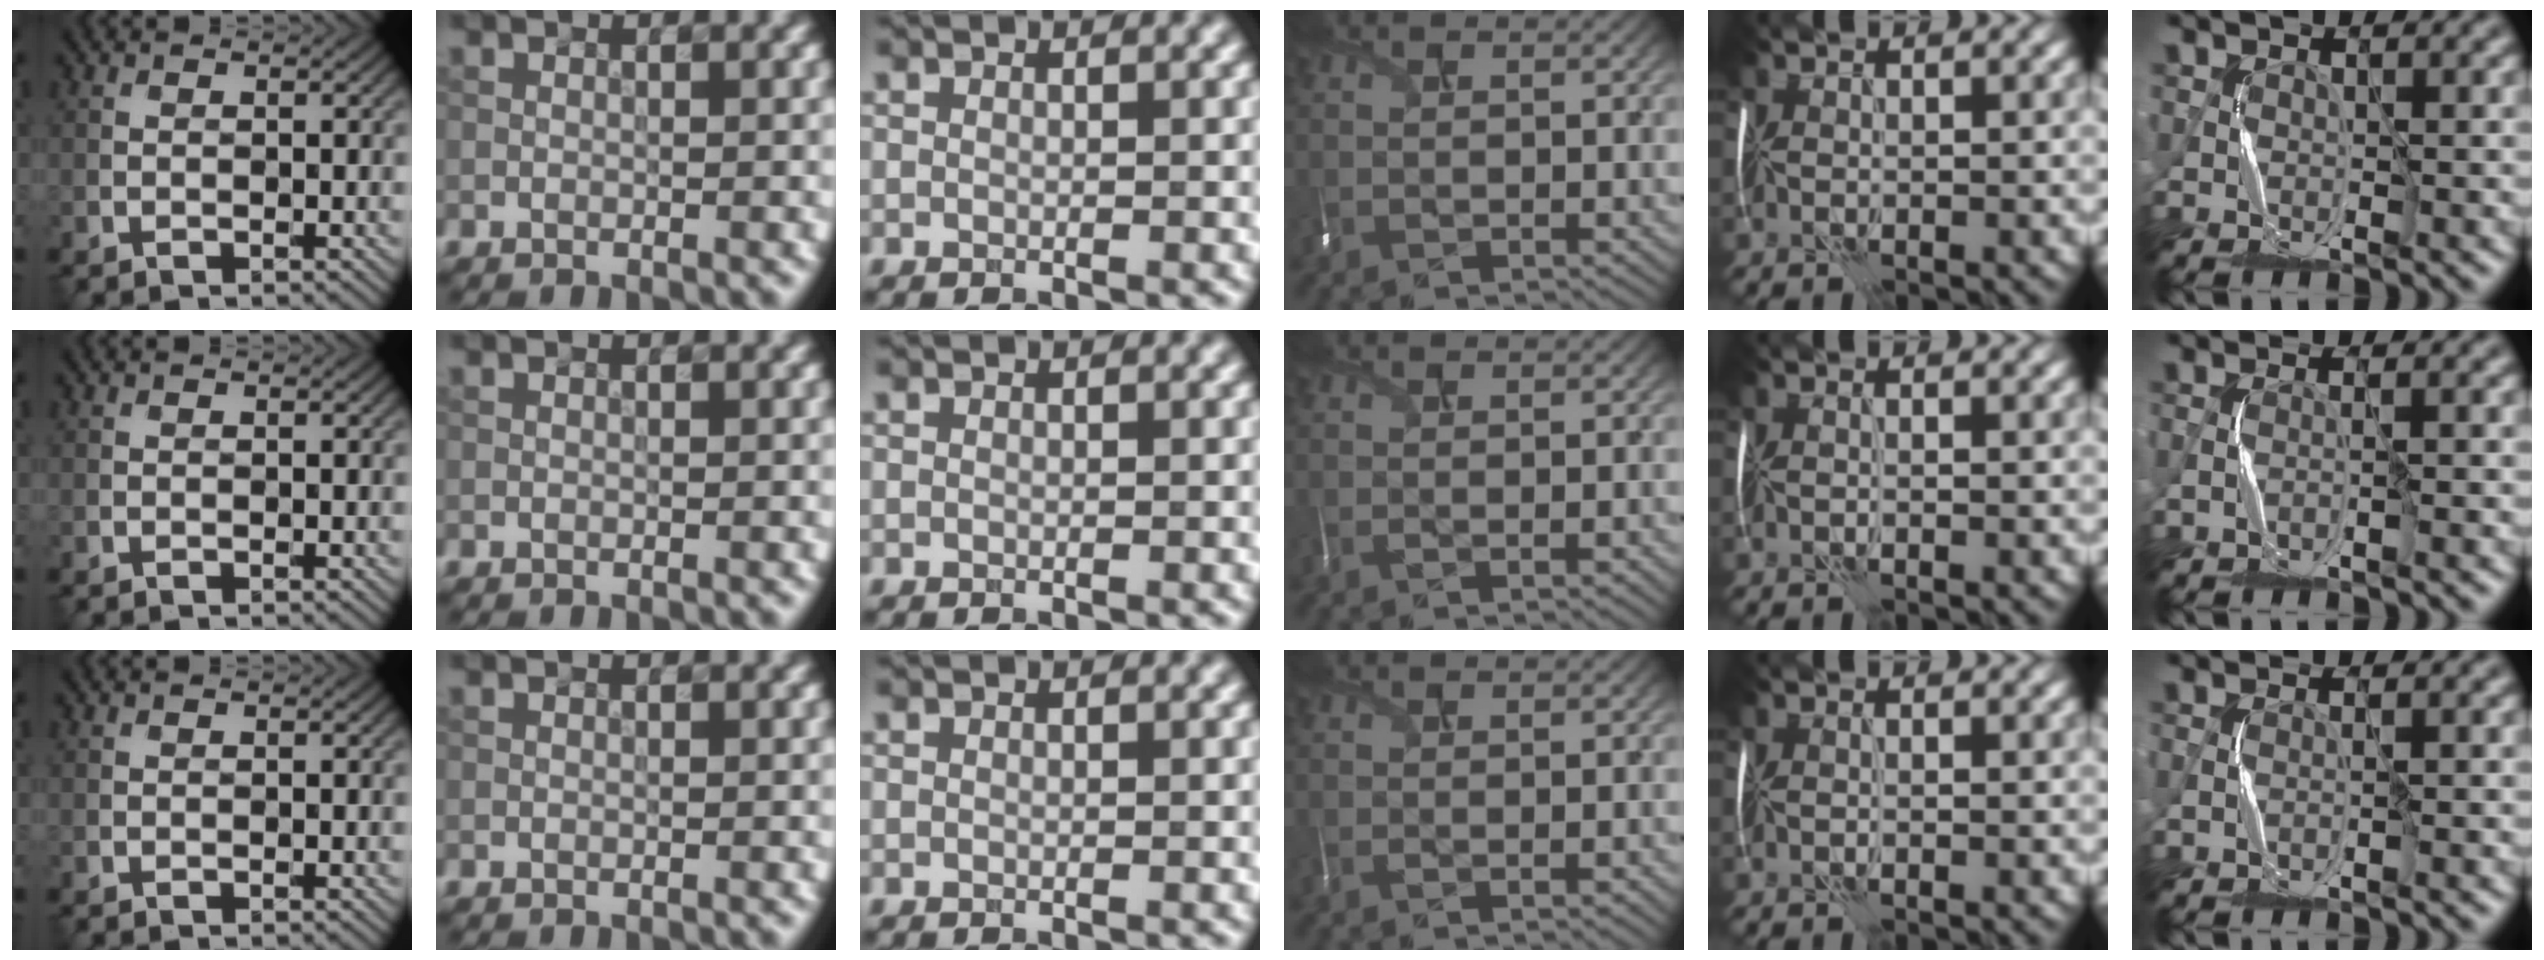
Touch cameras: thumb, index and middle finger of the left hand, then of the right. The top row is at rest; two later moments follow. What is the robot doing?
{"motion": "shake", "object": "plastic piggy bank"}